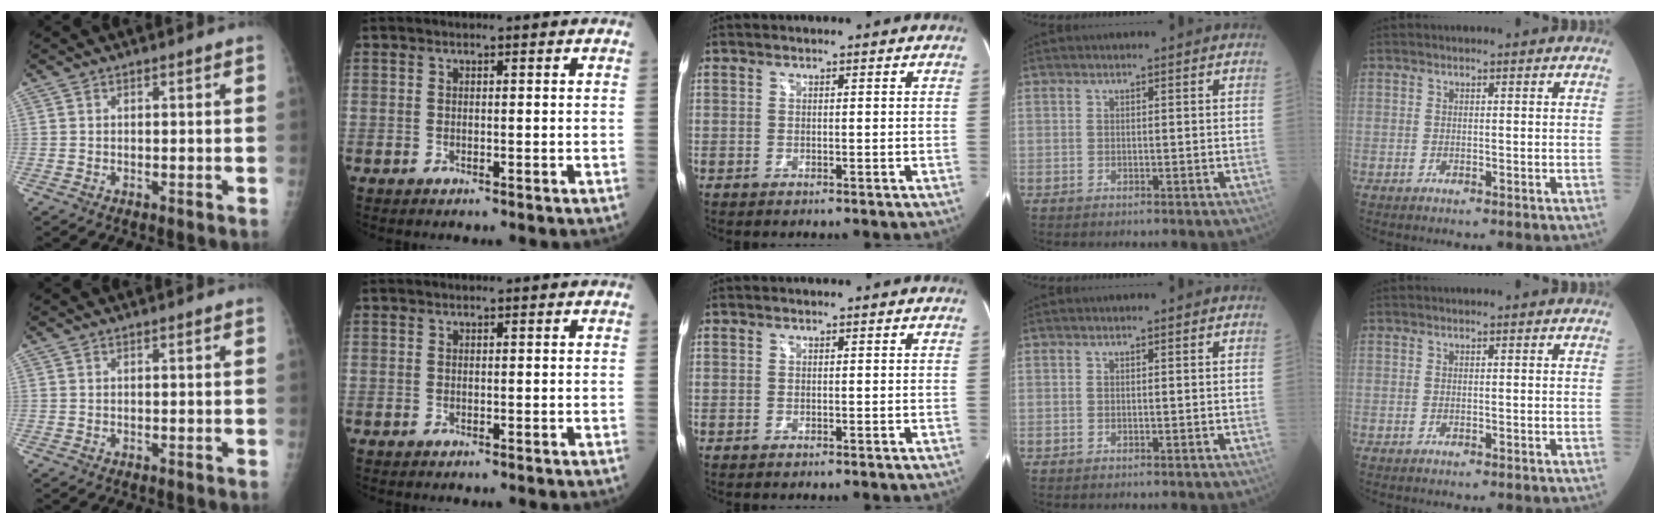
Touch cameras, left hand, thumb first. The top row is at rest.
{}